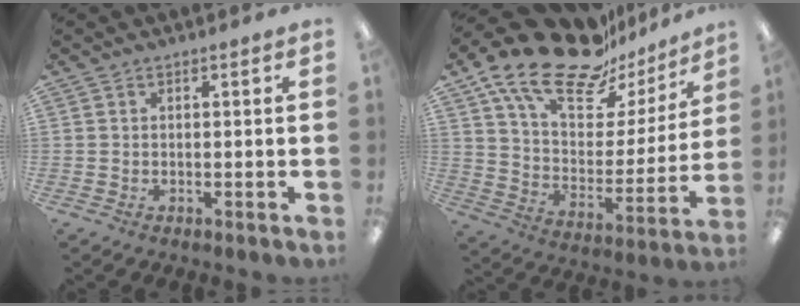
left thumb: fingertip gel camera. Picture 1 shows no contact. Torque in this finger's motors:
{"motor_torque": [2.17, 2.16, 1.30, -1.47, 0.10]}